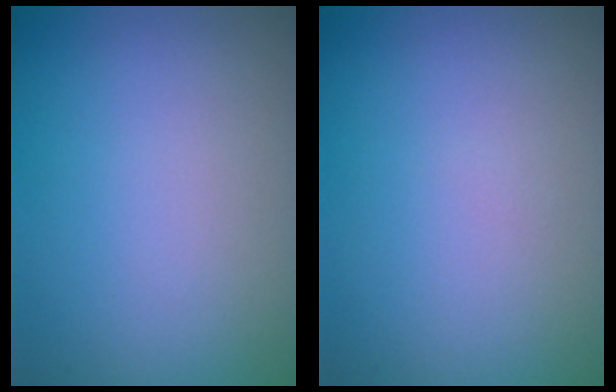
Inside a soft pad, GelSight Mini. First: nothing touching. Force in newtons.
{"total": 0.0}